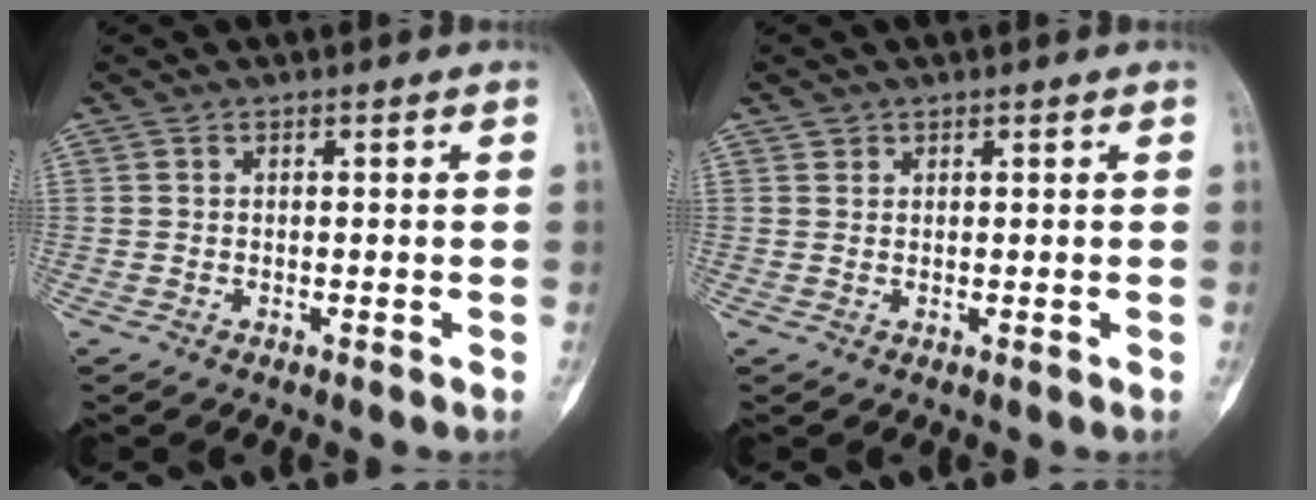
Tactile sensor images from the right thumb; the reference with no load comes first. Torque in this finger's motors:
{"motor_torque": [-0.16, -0.11, 0.09, 0.00, 0.00]}